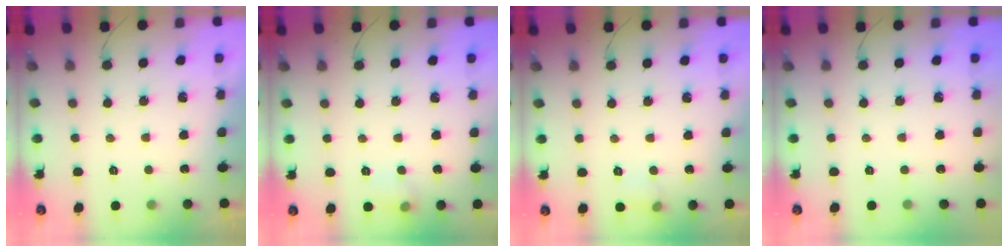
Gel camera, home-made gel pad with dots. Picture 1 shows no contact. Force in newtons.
{"total": 6.0, "press": 5.8, "slide": 1.7}
{"total": 7.6, "press": 5.0, "slide": 5.7}
{"total": 0.0}